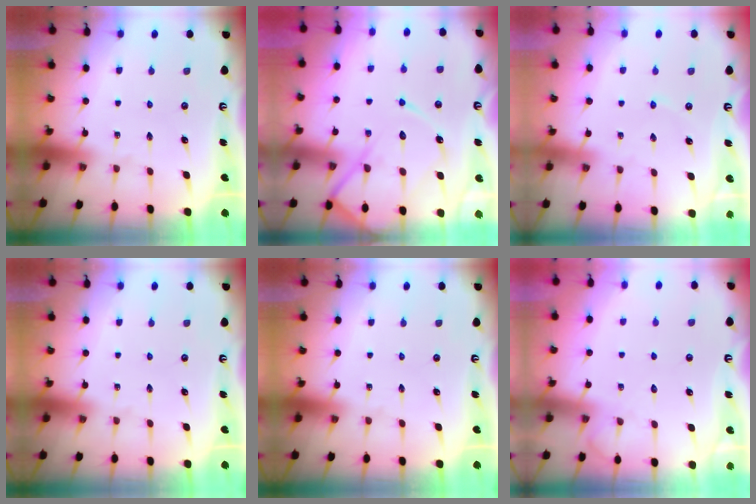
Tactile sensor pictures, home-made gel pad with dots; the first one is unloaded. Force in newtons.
{"total": 12.4, "press": 12.3, "slide": 1.3}
{"total": 1.6, "press": 1.6, "slide": 0.2}
{"total": 0.0}
{"total": 0.0}
{"total": 5.5, "press": 5.5, "slide": 0.6}